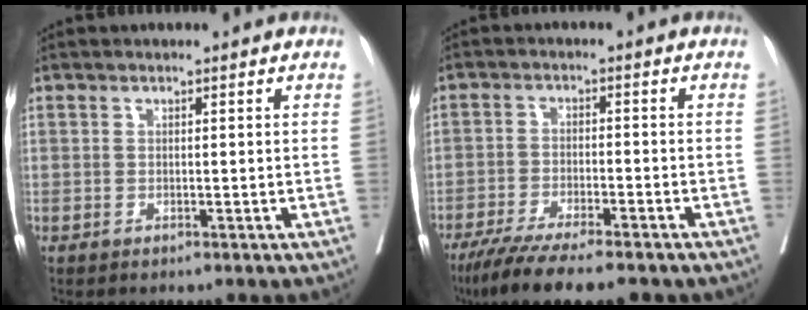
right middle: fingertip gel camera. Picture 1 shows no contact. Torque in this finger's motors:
{"motor_torque": [0.35, -0.29, 0.17, 0.11]}